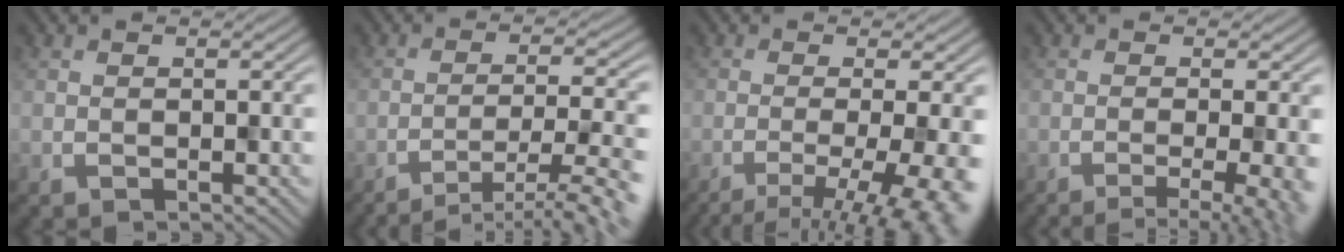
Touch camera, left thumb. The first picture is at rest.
{"total": 10.3, "force": [-7.9, 1.9, 6.4], "torque": [-0.088, 0.008, -0.098]}
{"total": 9.2, "force": [-4.2, 2.1, 7.9], "torque": [-0.097, -0.010, -0.042]}
{"total": 7.5, "force": [-3.1, 2.2, 6.5], "torque": [-0.060, 0.003, -0.026]}